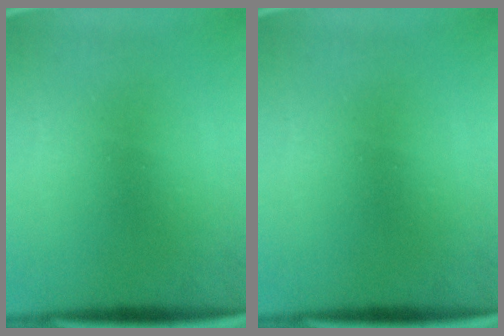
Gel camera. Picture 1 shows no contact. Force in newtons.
{"total": 0.0}